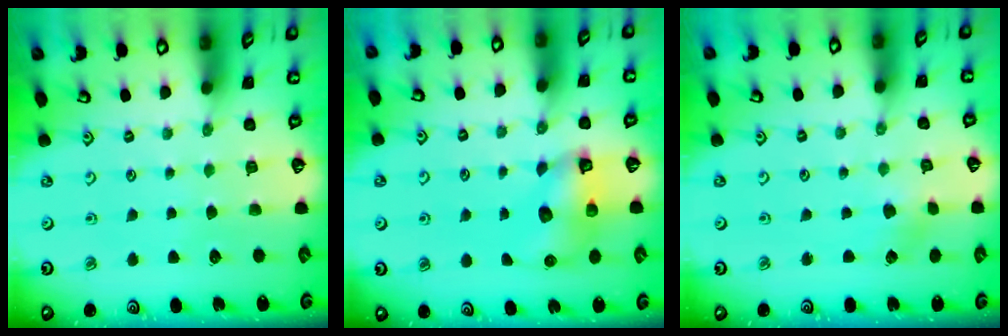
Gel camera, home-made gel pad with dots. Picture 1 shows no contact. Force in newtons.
{"total": 8.0, "press": 7.9, "slide": 0.5}
{"total": 2.4, "press": 2.4, "slide": 0.3}